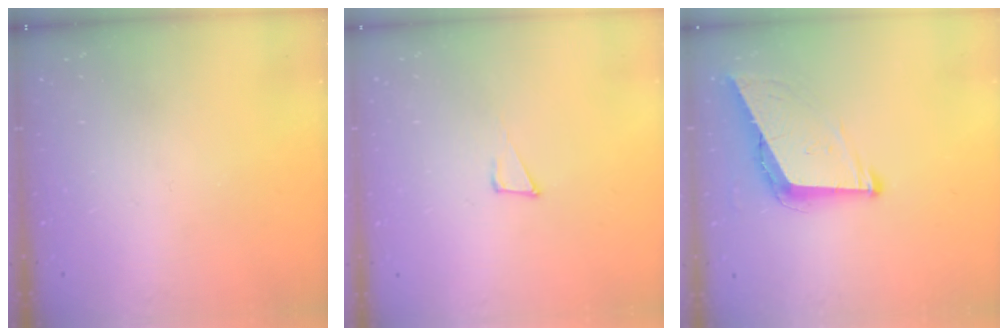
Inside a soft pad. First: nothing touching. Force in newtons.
{"total": 6.3, "press": 6.1, "slide": 1.2}
{"total": 9.0, "press": 8.6, "slide": 2.6}